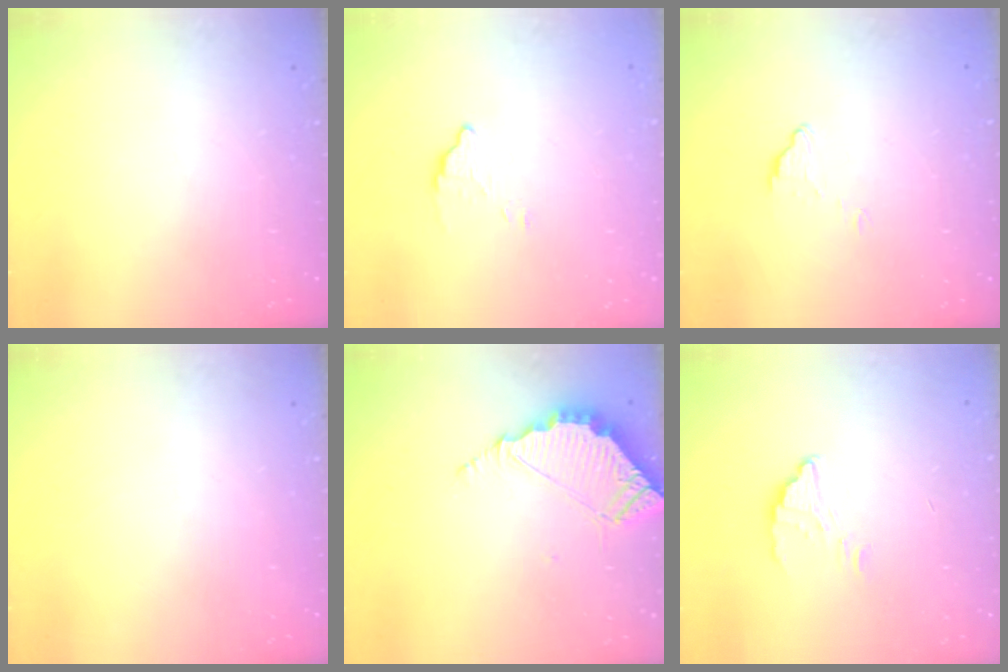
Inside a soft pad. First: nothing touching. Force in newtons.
{"total": 3.0, "press": 3.0, "slide": 0.1}
{"total": 3.1, "press": 3.1, "slide": 0.3}
{"total": 0.0}
{"total": 5.5, "press": 5.5, "slide": 0.2}
{"total": 2.5, "press": 2.5, "slide": 0.3}